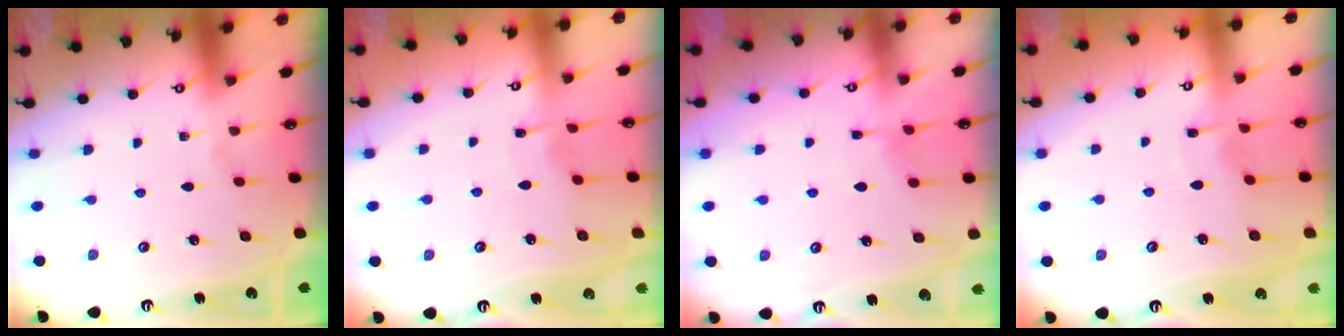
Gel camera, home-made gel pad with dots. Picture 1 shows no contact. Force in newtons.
{"total": 3.0, "press": 2.9, "slide": 0.3}
{"total": 5.6, "press": 5.5, "slide": 0.7}
{"total": 2.8, "press": 2.8, "slide": 0.3}